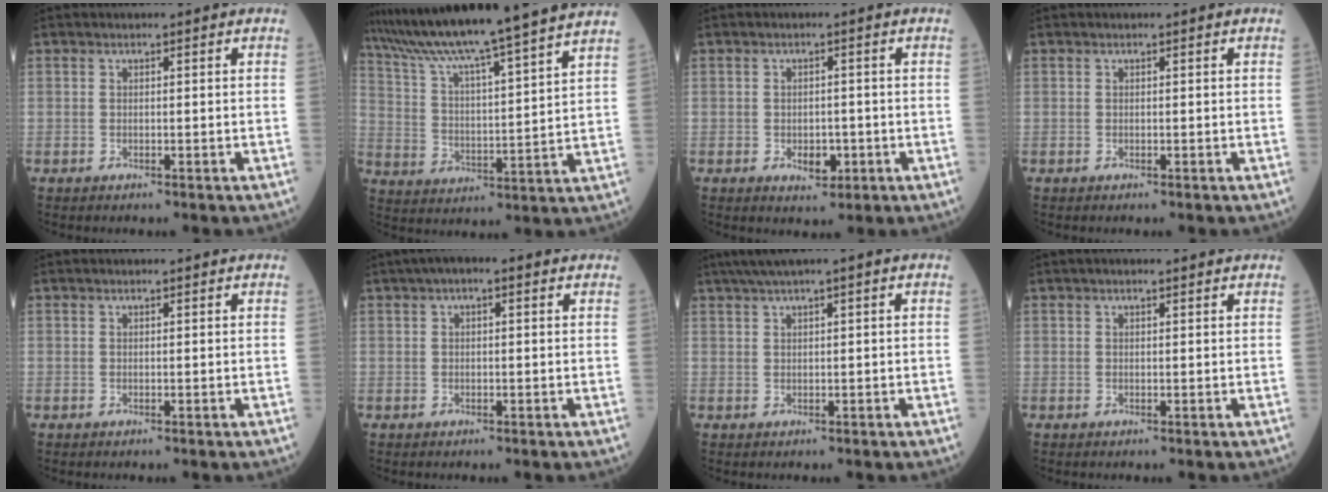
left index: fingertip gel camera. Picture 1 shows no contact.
{"total": 21.4, "force": [18.7, -2.2, 10.1], "torque": [-0.177, -0.020, 0.280]}
{"total": 2.9, "force": [-0.9, 1.8, 2.1], "torque": [-0.031, 0.002, -0.006]}
{"total": 0.0}
{"total": 1.3, "force": [1.2, 0.1, 0.6], "torque": [-0.009, 0.015, 0.018]}
{"total": 4.5, "force": [2.5, 1.3, 3.5], "torque": [-0.058, 0.029, 0.034]}
{"total": 4.5, "force": [3.0, -0.5, 3.3], "torque": [-0.068, 0.023, 0.057]}
{"total": 3.0, "force": [2.4, 0.4, 1.7], "torque": [-0.024, 0.025, 0.034]}